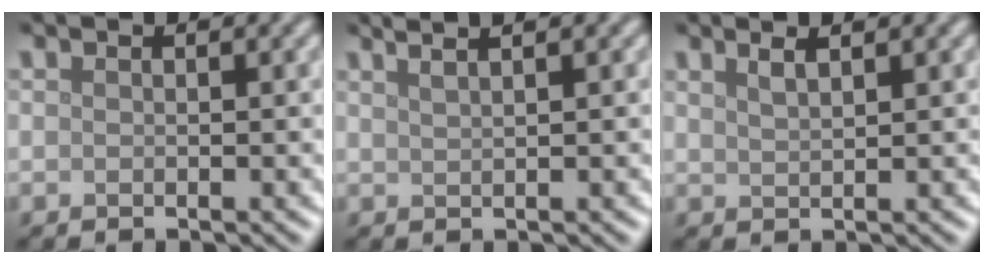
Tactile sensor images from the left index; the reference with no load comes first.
{"total": 4.5, "force": [3.0, 1.9, 2.8], "torque": [-0.017, 0.034, 0.016]}
{"total": 1.9, "force": [1.3, 0.6, 1.2], "torque": [-0.010, 0.009, 0.011]}